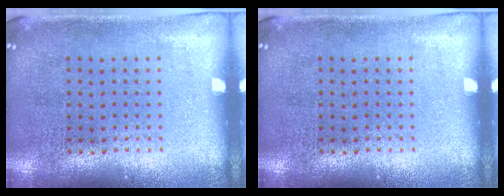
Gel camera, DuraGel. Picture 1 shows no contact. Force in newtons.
{"total": 0.0}